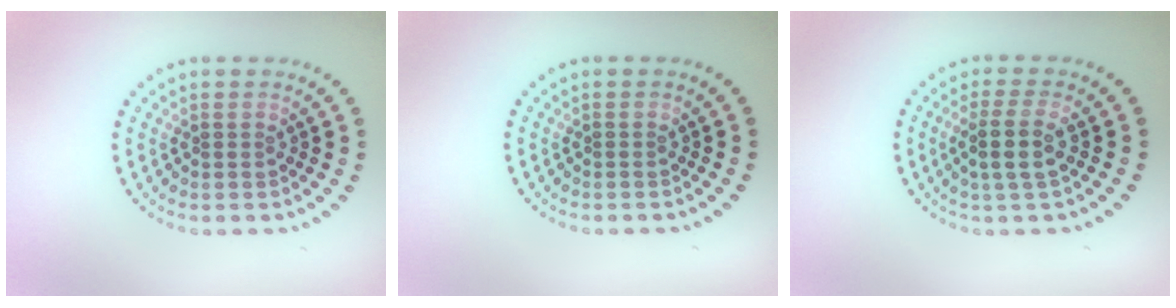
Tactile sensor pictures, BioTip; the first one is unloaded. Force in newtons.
{"total": 0.0}
{"total": 2.9, "press": 2.6, "slide": 1.3}